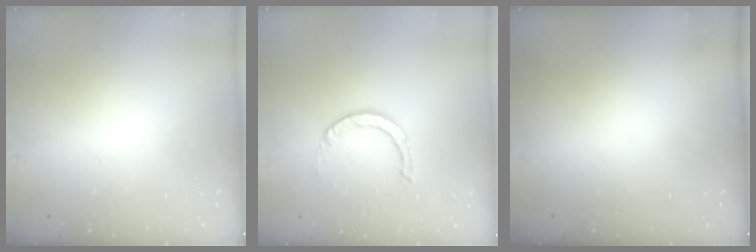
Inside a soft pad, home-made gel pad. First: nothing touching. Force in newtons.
{"total": 2.9, "press": 2.9, "slide": 0.2}
{"total": 0.0}